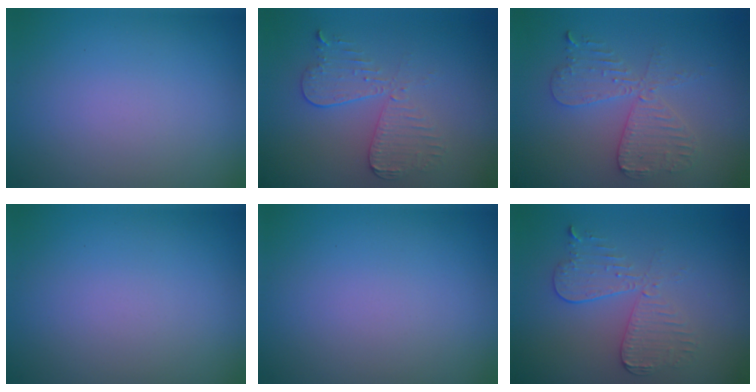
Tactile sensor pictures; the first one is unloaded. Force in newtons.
{"total": 3.4, "press": 3.0, "slide": 1.7}
{"total": 4.1, "press": 3.6, "slide": 2.0}
{"total": 0.0}
{"total": 0.0}
{"total": 3.6, "press": 3.1, "slide": 1.9}